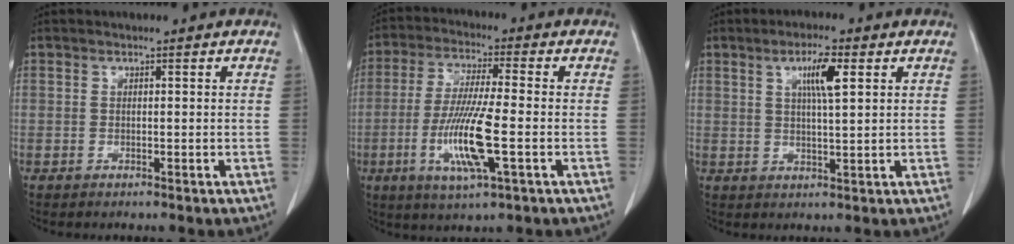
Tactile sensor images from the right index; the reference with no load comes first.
{"total": 11.4, "force": [-3.0, 0.7, 11.0], "torque": [-0.223, -0.016, -0.059]}
{"total": 5.5, "force": [2.2, 0.5, 5.0], "torque": [-0.089, 0.001, 0.038]}